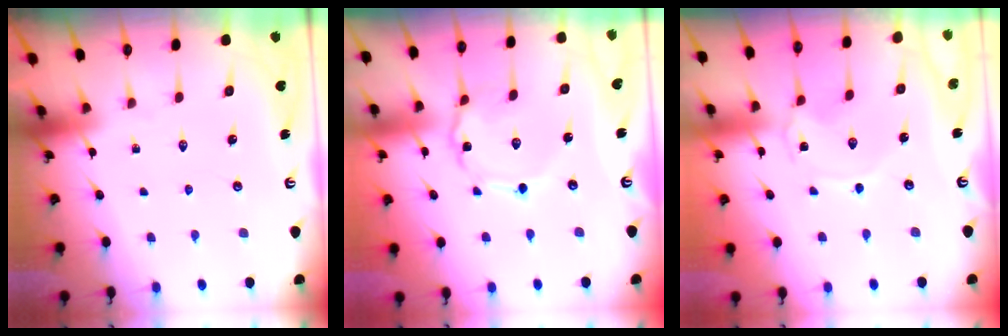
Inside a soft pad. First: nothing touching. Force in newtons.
{"total": 1.6, "press": 1.5, "slide": 0.2}
{"total": 0.0}